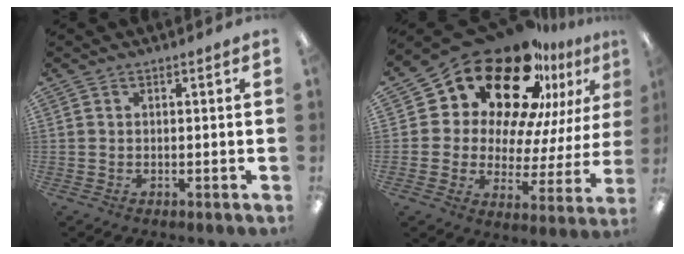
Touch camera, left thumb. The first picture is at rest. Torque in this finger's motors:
{"motor_torque": [0.68, 2.64, 1.48, -1.29, 0.20]}